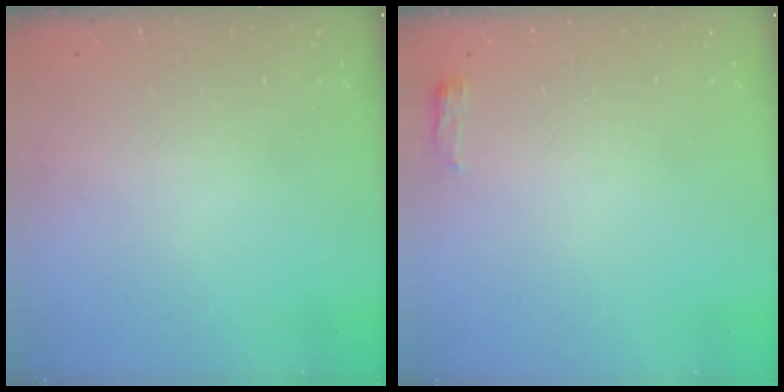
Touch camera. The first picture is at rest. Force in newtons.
{"total": 3.3, "press": 3.2, "slide": 1.0}